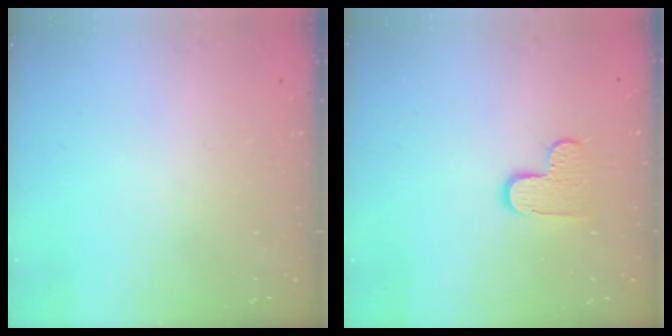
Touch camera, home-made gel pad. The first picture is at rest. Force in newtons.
{"total": 6.8, "press": 6.8, "slide": 0.2}